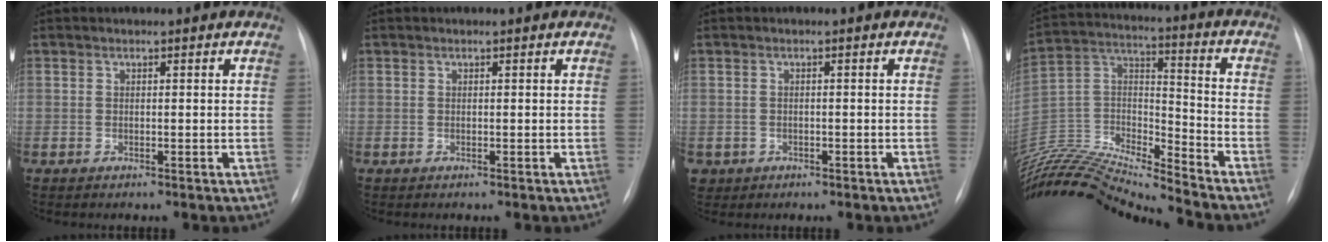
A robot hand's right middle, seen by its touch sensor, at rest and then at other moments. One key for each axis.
{"total": 0.0}
{"total": 2.6, "fx": -1.1, "fy": 2.3, "fz": 0.3, "tx": -0.003, "ty": 0.004, "tz": -0.014}
{"total": 21.2, "fx": -20.1, "fy": -0.6, "fz": 6.5, "tx": -0.138, "ty": 0.013, "tz": -0.362}